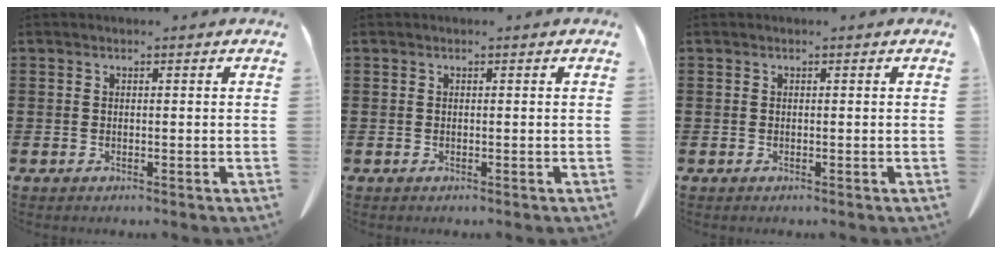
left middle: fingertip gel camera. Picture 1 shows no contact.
{"total": 0.0}
{"total": 0.0}